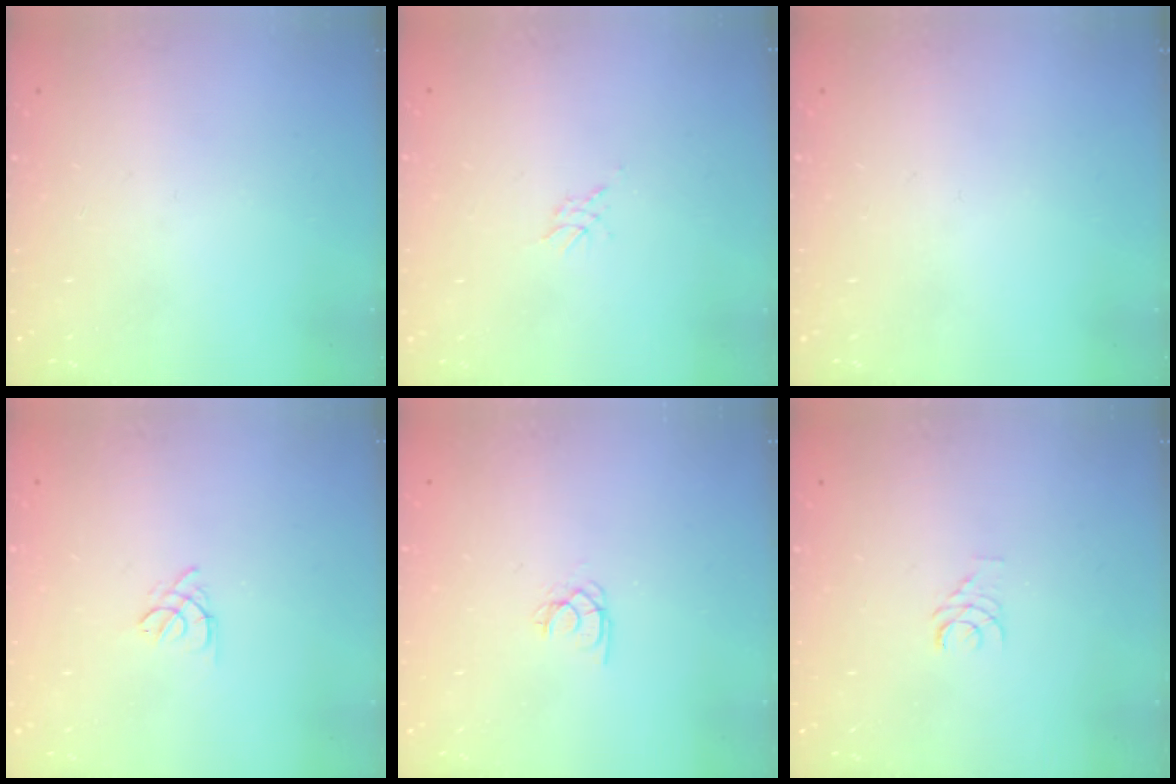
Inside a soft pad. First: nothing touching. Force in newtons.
{"total": 2.1, "press": 2.1, "slide": 0.5}
{"total": 0.0}
{"total": 3.0, "press": 2.9, "slide": 0.7}
{"total": 1.7, "press": 1.7, "slide": 0.1}
{"total": 3.6, "press": 3.6, "slide": 0.4}